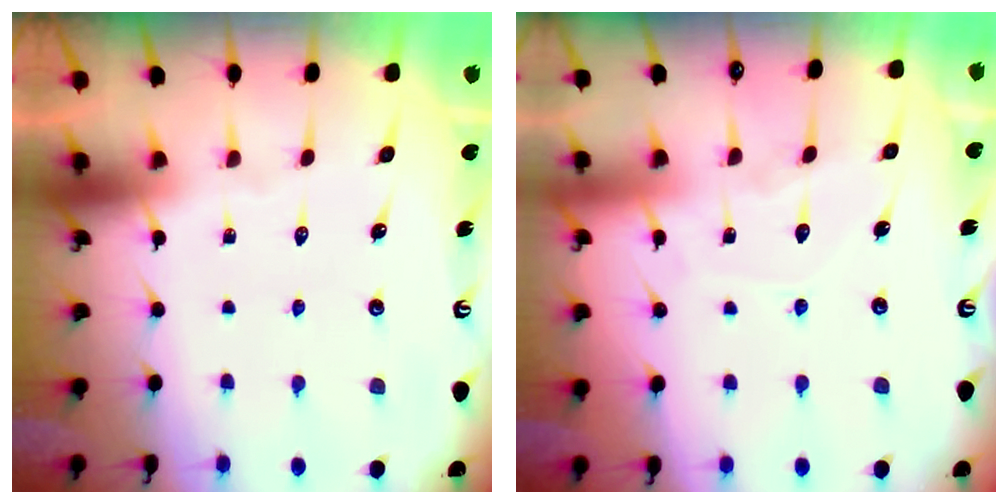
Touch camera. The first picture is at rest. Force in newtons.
{"total": 6.1, "press": 6.1, "slide": 0.6}